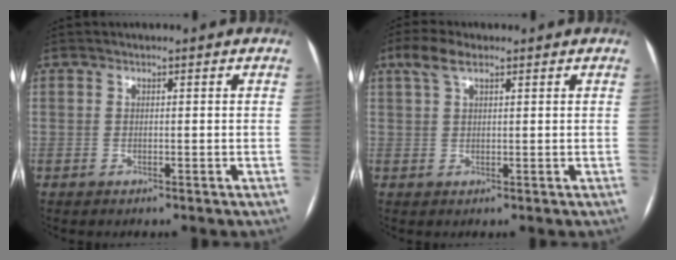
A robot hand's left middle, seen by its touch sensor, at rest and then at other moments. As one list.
[{"total": 4.0, "force": [2.4, 1.4, 2.8], "torque": [-0.067, 0.024, 0.052]}]